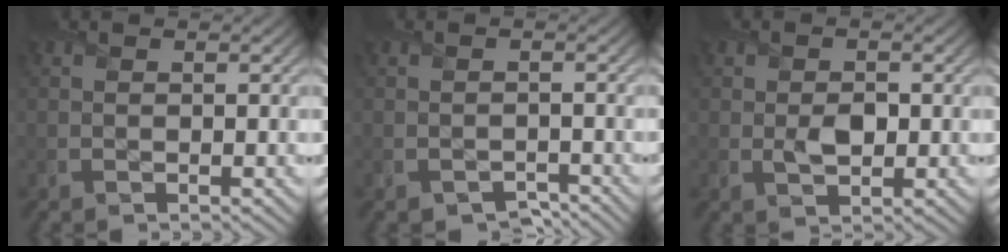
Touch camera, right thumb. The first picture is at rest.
{"total": 1.7, "force": [-1.5, 0.7, 0.3], "torque": [-0.001, -0.010, -0.022]}
{"total": 2.4, "force": [-0.2, 1.7, 1.7], "torque": [-0.029, -0.010, -0.001]}